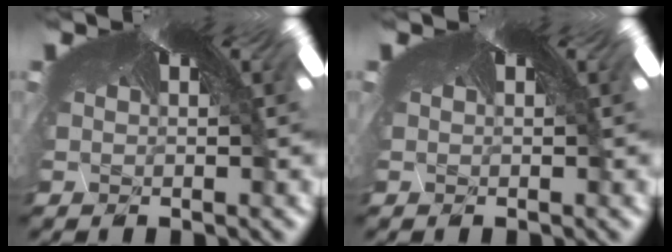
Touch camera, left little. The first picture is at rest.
{"total": 0.0}